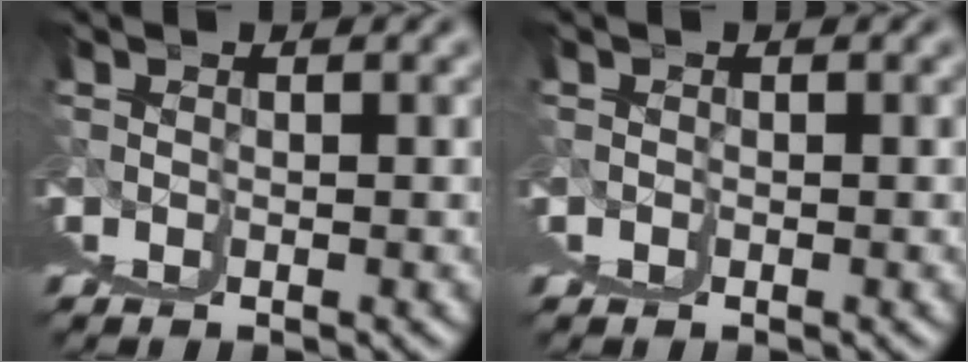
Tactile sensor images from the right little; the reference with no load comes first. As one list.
[{"total": 1.3, "force": [0.6, -0.9, -0.7], "torque": [0.014, 0.001, 0.010]}]